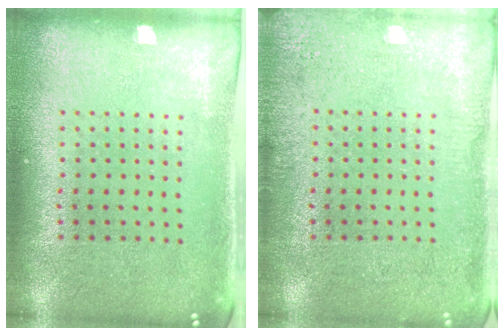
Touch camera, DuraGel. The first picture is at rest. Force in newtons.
{"total": 2.8, "press": 2.8, "slide": 0.3}